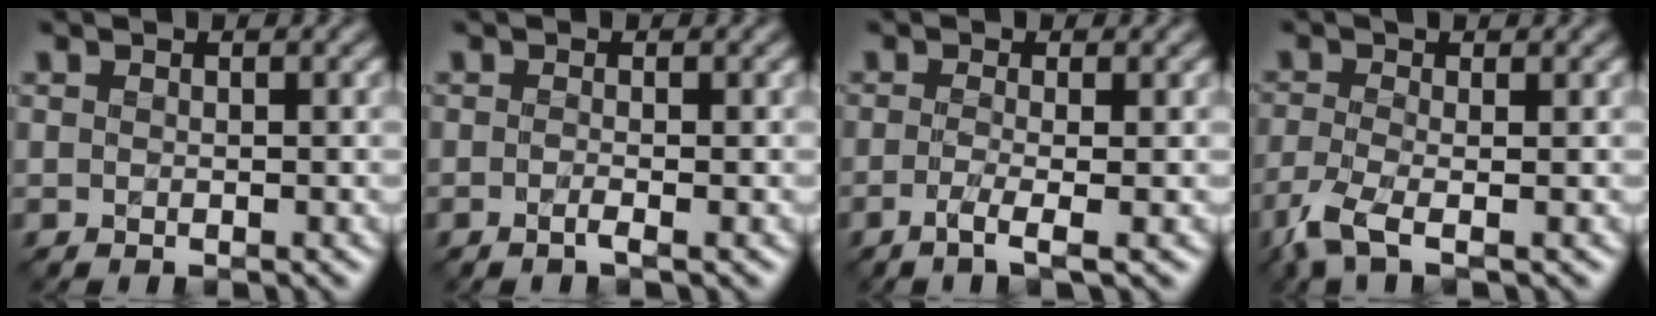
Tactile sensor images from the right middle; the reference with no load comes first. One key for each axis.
{"total": 1.1, "fx": -0.4, "fy": 0.2, "fz": 1.0, "tx": -0.016, "ty": -0.006, "tz": -0.010}
{"total": 2.5, "fx": -0.9, "fy": 0.7, "fz": 2.2, "tx": -0.037, "ty": -0.007, "tz": -0.025}
{"total": 4.1, "fx": -2.1, "fy": 1.1, "fz": 3.4, "tx": -0.079, "ty": -0.015, "tz": -0.053}